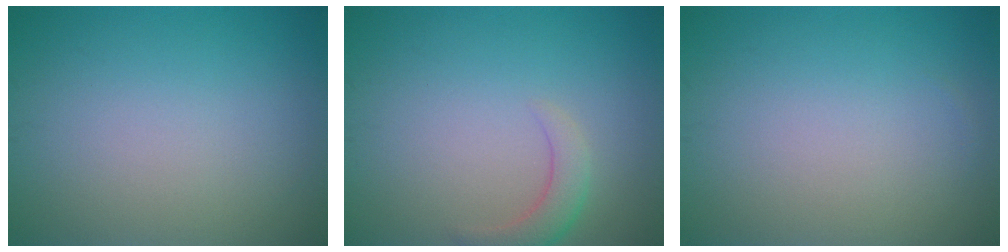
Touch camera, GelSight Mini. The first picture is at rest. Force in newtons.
{"total": 2.3, "press": 2.3, "slide": 0.3}
{"total": 0.0}